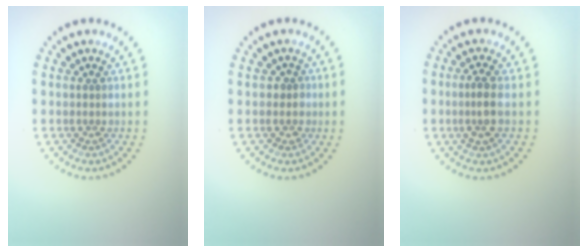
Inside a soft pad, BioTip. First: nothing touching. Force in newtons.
{"total": 1.1, "press": 0.9, "slide": 0.5}
{"total": 2.4, "press": 2.3, "slide": 0.9}